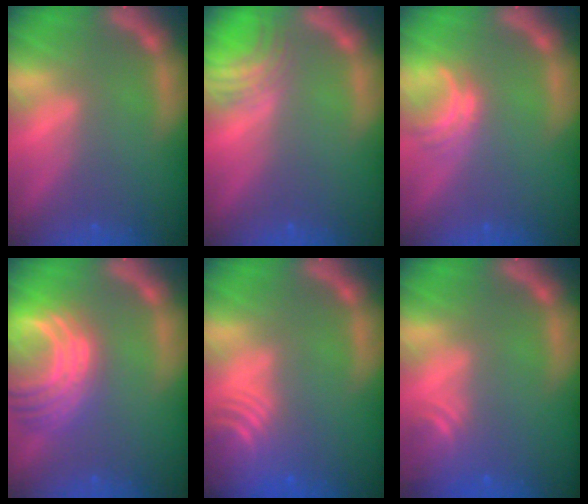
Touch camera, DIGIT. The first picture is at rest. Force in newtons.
{"total": 3.9}
{"total": 2.5}
{"total": 10.0}
{"total": 8.0}
{"total": 3.0}